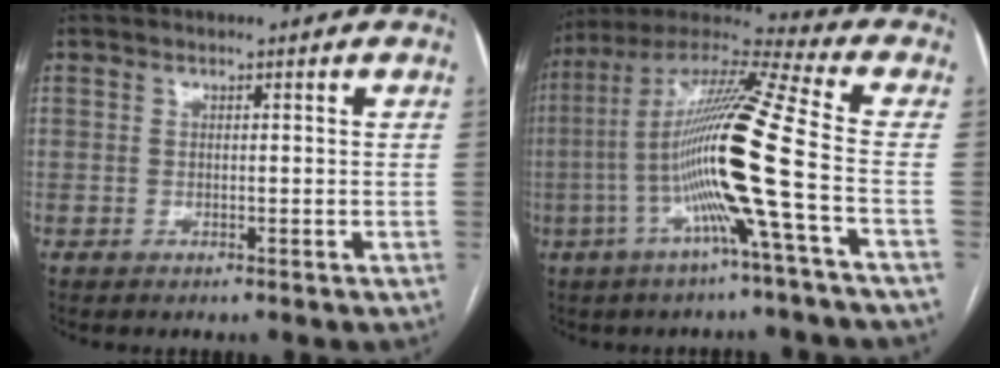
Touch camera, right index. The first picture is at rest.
{"total": 17.3, "force": [-4.1, -1.8, 16.8], "torque": [-0.317, 0.004, -0.092]}